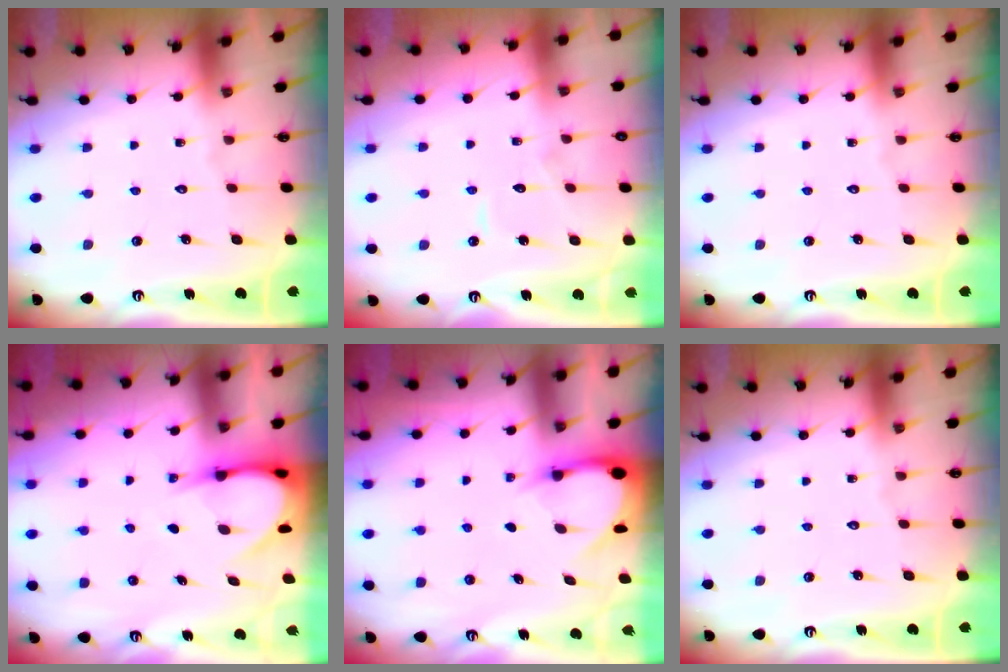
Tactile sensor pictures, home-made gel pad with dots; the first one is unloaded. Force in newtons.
{"total": 5.1, "press": 5.1, "slide": 0.5}
{"total": 0.0}
{"total": 6.5, "press": 6.4, "slide": 0.7}
{"total": 3.2, "press": 3.2, "slide": 0.2}
{"total": 0.0}